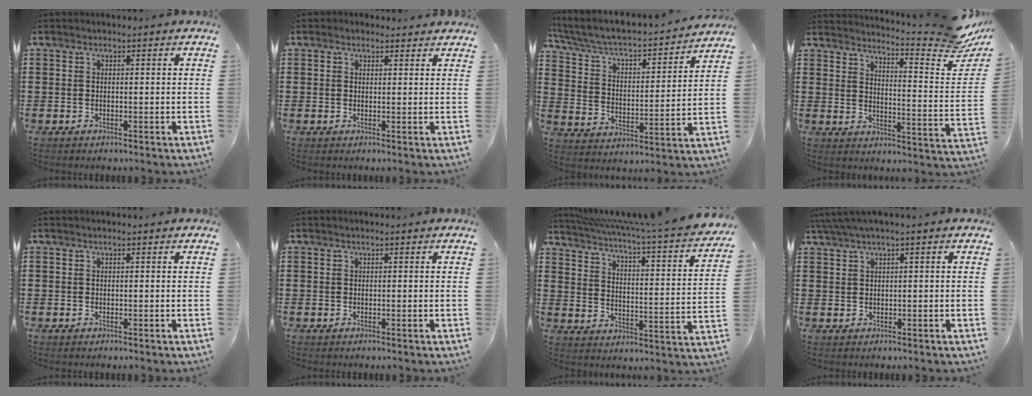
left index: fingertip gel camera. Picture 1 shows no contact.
{"total": 1.5, "force": [1.3, 0.8, 0.2], "torque": [0.000, 0.002, 0.023]}
{"total": 4.0, "force": [3.4, 1.0, 1.9], "torque": [-0.056, -0.035, 0.046]}
{"total": 6.1, "force": [5.0, 0.3, 3.5], "torque": [-0.056, -0.052, 0.076]}
{"total": 0.0}
{"total": 0.0}
{"total": 3.5, "force": [2.8, -0.7, 2.0], "torque": [-0.055, -0.040, 0.036]}
{"total": 1.9, "force": [0.9, 0.0, 1.7], "torque": [-0.040, -0.004, 0.014]}